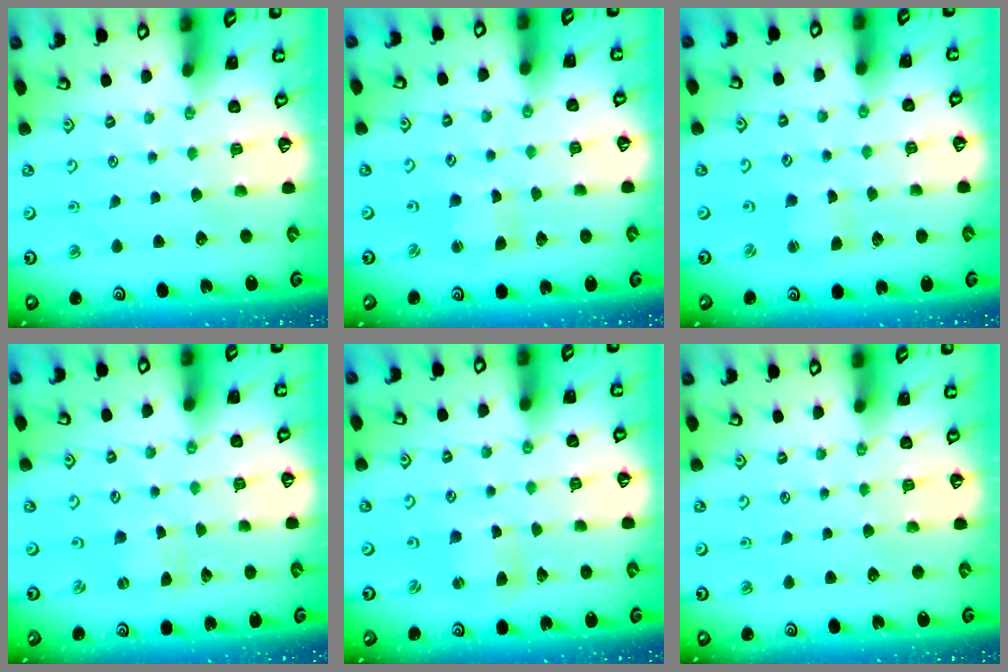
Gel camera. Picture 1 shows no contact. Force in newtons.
{"total": 1.5, "press": 1.5, "slide": 0.3}
{"total": 1.4, "press": 1.3, "slide": 0.3}
{"total": 0.0}
{"total": 1.5, "press": 1.4, "slide": 0.2}
{"total": 0.0}